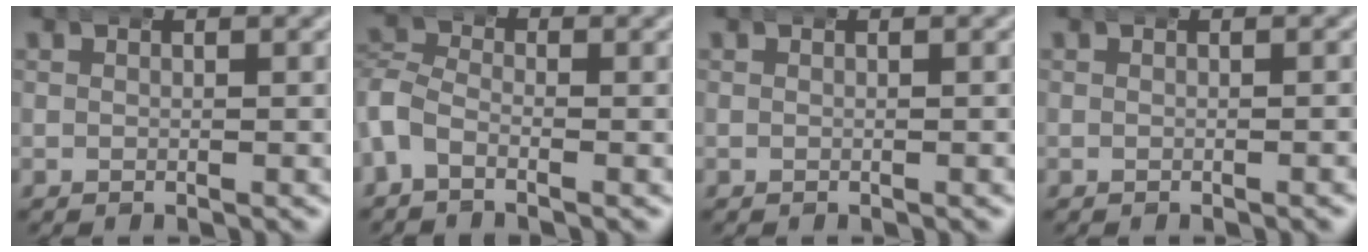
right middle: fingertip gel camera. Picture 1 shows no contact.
{"total": 4.8, "force": [-1.5, 4.2, 1.8], "torque": [-0.055, -0.013, -0.036]}
{"total": 0.0}
{"total": 0.0}